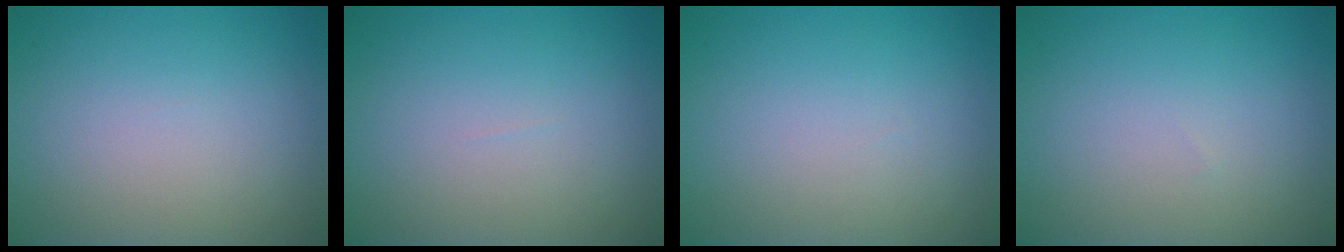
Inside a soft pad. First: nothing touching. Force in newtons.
{"total": 0.0}
{"total": 0.0}
{"total": 0.0}